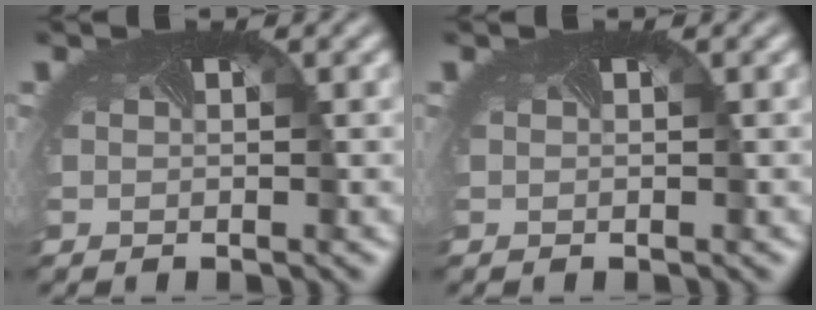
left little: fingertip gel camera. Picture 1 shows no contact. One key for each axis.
{"total": 0.0}